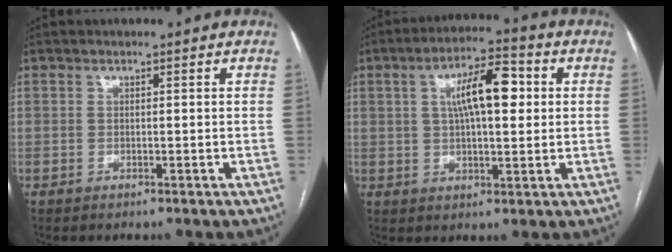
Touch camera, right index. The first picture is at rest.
{"total": 9.7, "force": [2.2, 3.1, 9.0], "torque": [-0.155, 0.025, 0.032]}